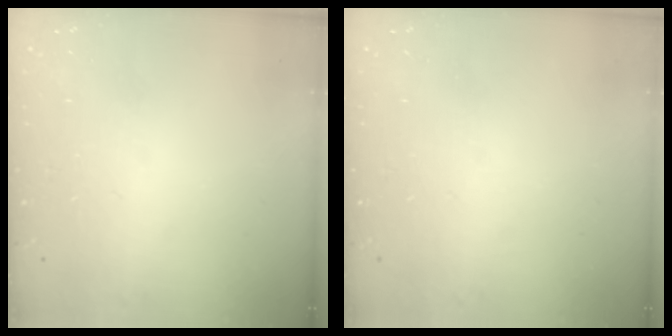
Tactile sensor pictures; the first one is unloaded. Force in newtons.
{"total": 0.0}